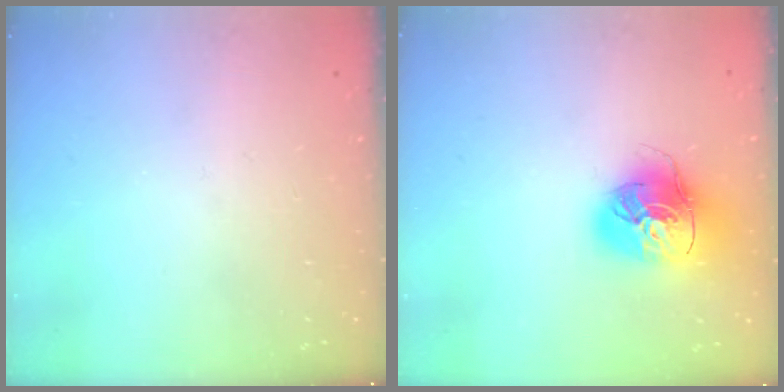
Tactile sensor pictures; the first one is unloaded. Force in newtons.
{"total": 16.2, "press": 16.1, "slide": 2.0}